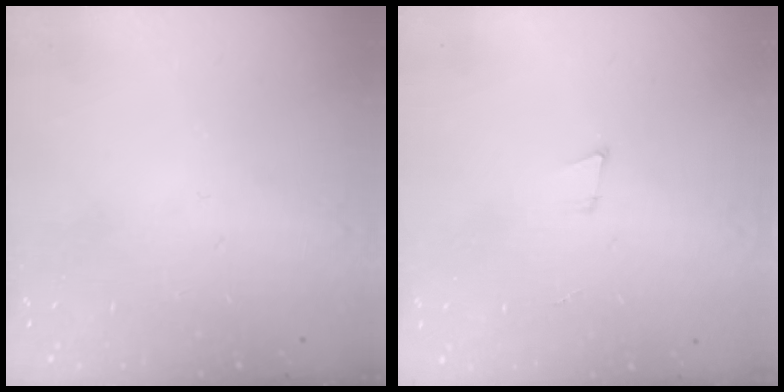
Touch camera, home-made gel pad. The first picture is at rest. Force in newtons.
{"total": 3.6, "press": 2.5, "slide": 2.7}